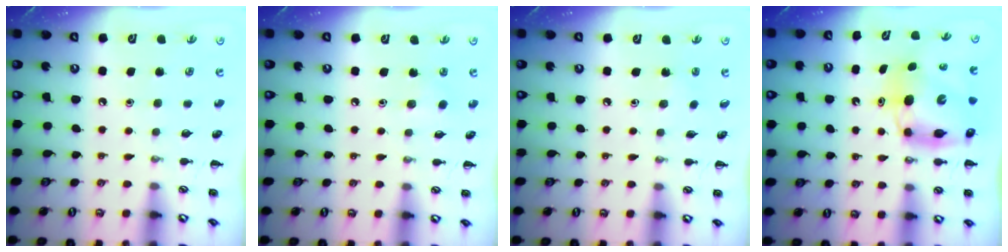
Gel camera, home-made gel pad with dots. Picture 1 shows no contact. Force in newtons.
{"total": 1.8, "press": 1.7, "slide": 0.6}
{"total": 3.9, "press": 3.7, "slide": 1.0}
{"total": 7.9, "press": 7.6, "slide": 2.1}